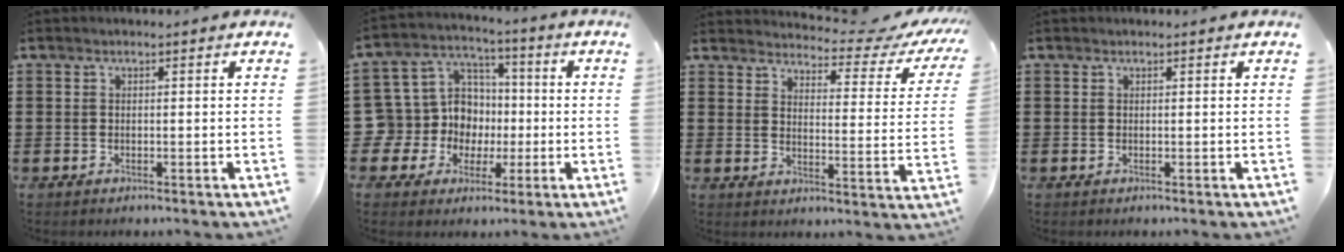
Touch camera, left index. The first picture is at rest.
{"total": 10.9, "force": [0.0, 10.4, 3.3], "torque": [-0.133, -0.004, 0.005]}
{"total": 4.5, "force": [4.1, 0.6, 1.8], "torque": [-0.036, -0.038, 0.060]}
{"total": 0.0}